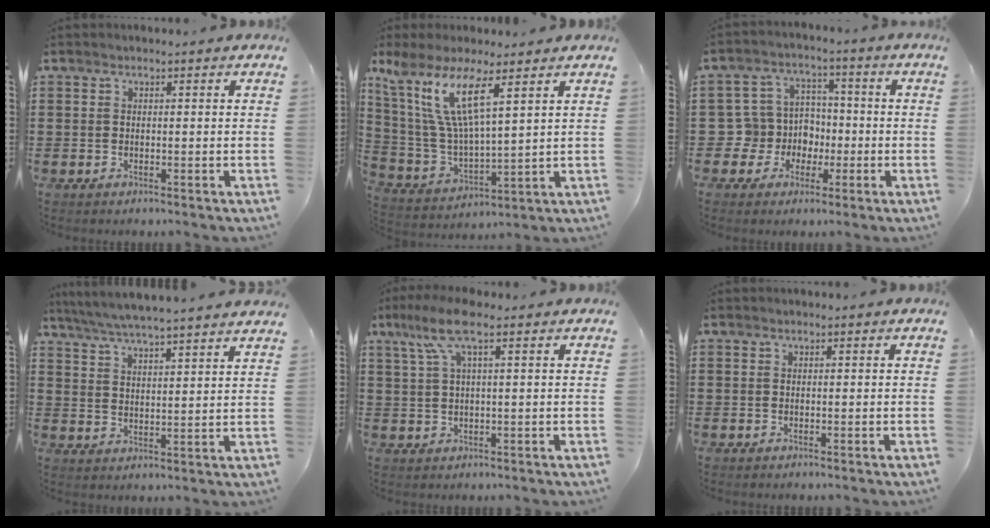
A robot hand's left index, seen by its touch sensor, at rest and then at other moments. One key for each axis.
{"total": 10.8, "fx": 6.5, "fy": 2.0, "fz": 8.3, "tx": -0.195, "ty": -0.029, "tz": 0.111}
{"total": 7.2, "fx": -0.9, "fy": 7.0, "fz": 1.4, "tx": -0.078, "ty": -0.004, "tz": -0.018}
{"total": 5.2, "fx": 5.0, "fy": -0.7, "fz": 1.5, "tx": -0.049, "ty": -0.031, "tz": 0.085}
{"total": 6.8, "fx": 2.9, "fy": 1.2, "fz": 6.0, "tx": -0.137, "ty": 0.001, "tz": 0.046}
{"total": 0.0}